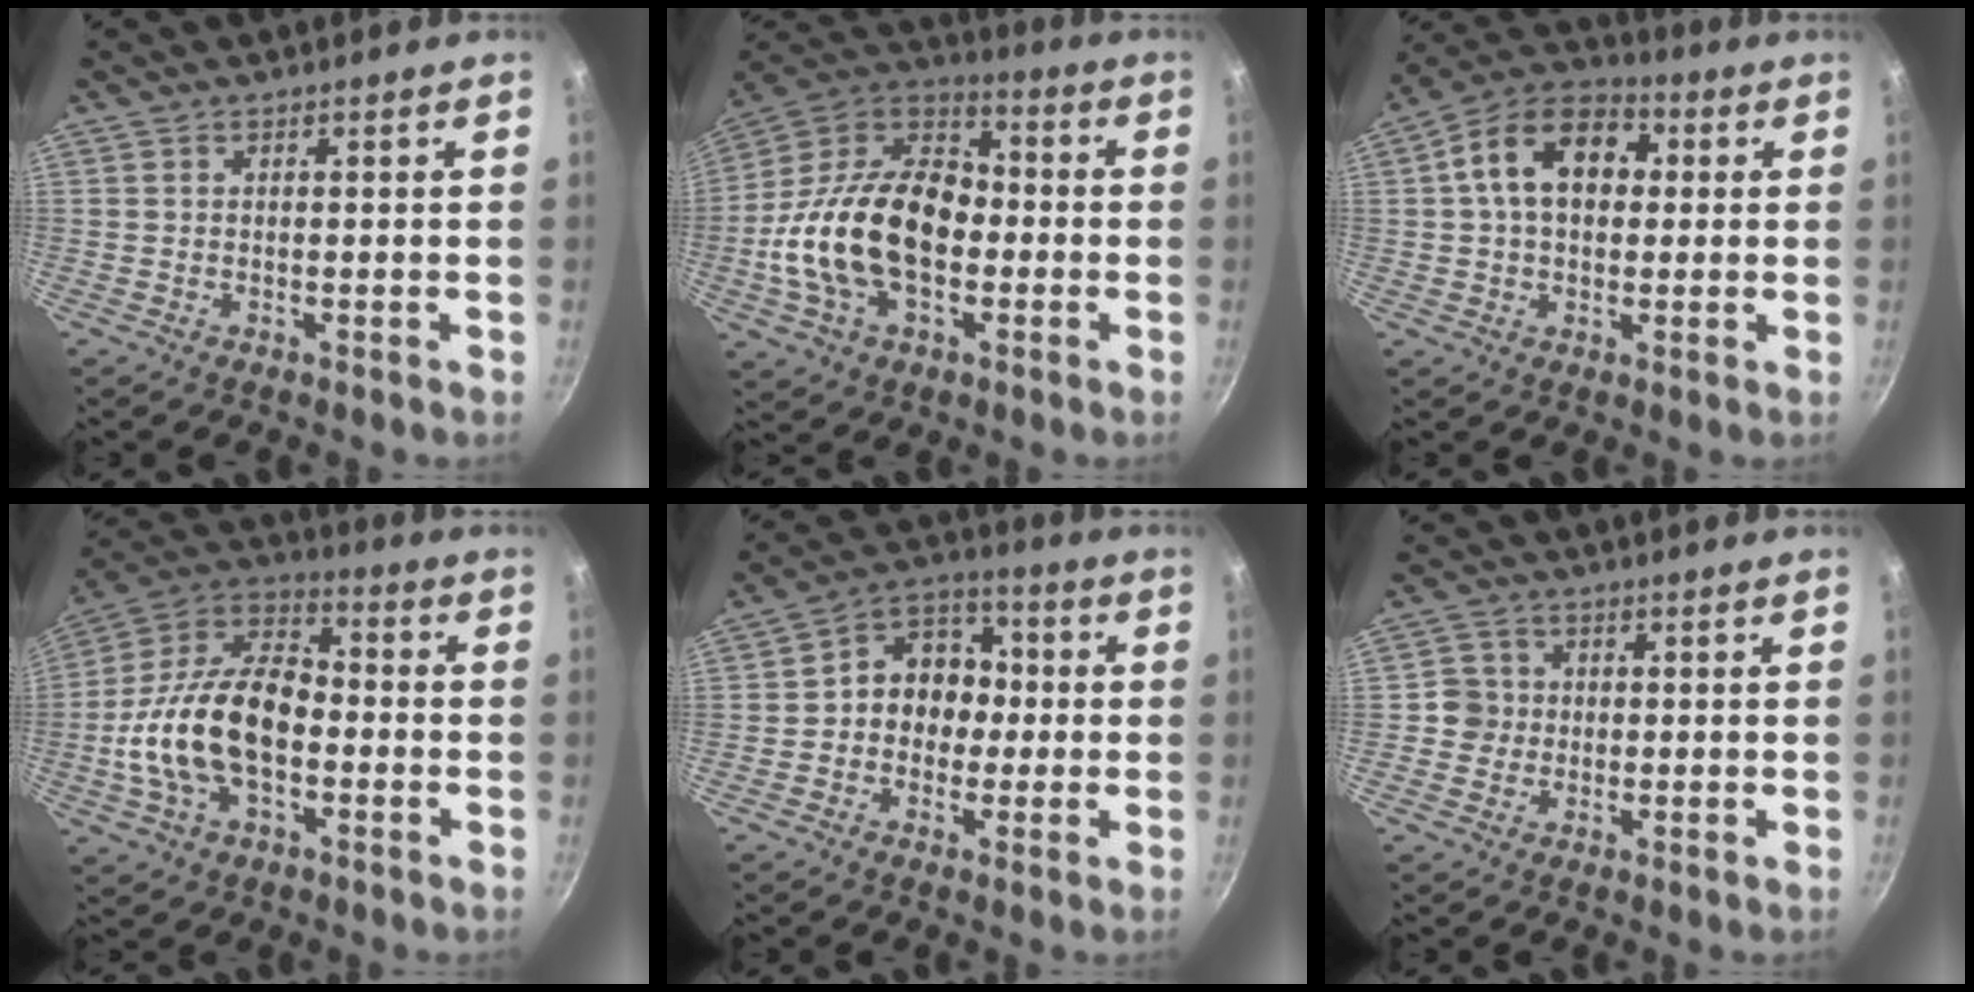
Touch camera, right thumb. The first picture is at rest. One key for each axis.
{"total": 23.5, "fx": -3.3, "fy": 15.2, "fz": 17.6, "tx": -0.297, "ty": 0.045, "tz": -0.071}
{"total": 14.2, "fx": 2.4, "fy": 9.8, "fz": 9.9, "tx": -0.130, "ty": 0.026, "tz": 0.020}
{"total": 19.9, "fx": -3.5, "fy": 11.9, "fz": 15.5, "tx": -0.266, "ty": 0.044, "tz": -0.079}
{"total": 10.3, "fx": -0.6, "fy": 8.6, "fz": 5.6, "tx": -0.031, "ty": 0.034, "tz": -0.029}
{"total": 3.9, "fx": -0.3, "fy": 3.8, "fz": 0.6, "tx": 0.019, "ty": 0.009, "tz": -0.014}